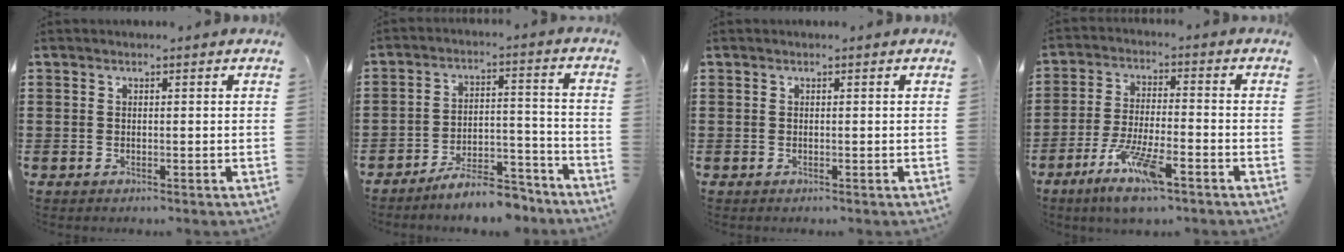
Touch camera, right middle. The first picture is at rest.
{"total": 7.7, "force": [-7.2, 1.3, 2.5], "torque": [-0.027, 0.025, -0.133]}
{"total": 0.0}
{"total": 9.0, "force": [-5.8, 1.7, 6.6], "torque": [-0.141, -0.008, -0.109]}